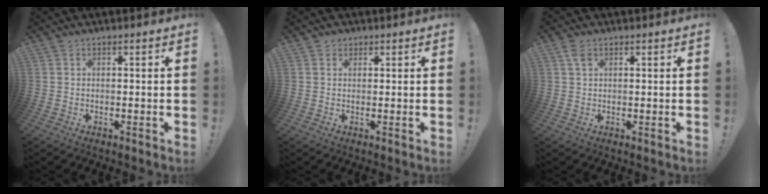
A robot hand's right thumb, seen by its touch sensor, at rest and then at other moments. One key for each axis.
{"total": 1.6, "fx": 0.9, "fy": 1.2, "fz": 0.2, "tx": 0.003, "ty": -0.002, "tz": 0.015}
{"total": 2.7, "fx": 1.4, "fy": 1.5, "fz": 1.8, "tx": -0.035, "ty": 0.001, "tz": 0.026}